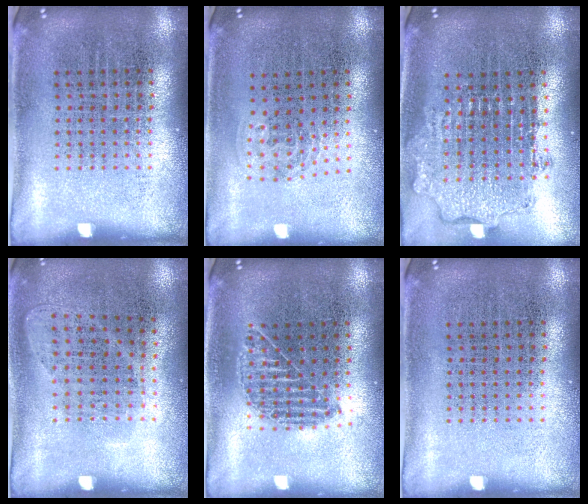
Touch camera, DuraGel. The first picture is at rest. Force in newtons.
{"total": 1.0, "press": 0.6, "slide": 0.8}
{"total": 1.9, "press": 1.5, "slide": 1.2}
{"total": 1.0, "press": 0.8, "slide": 0.5}
{"total": 1.0, "press": 0.9, "slide": 0.2}
{"total": 0.0}